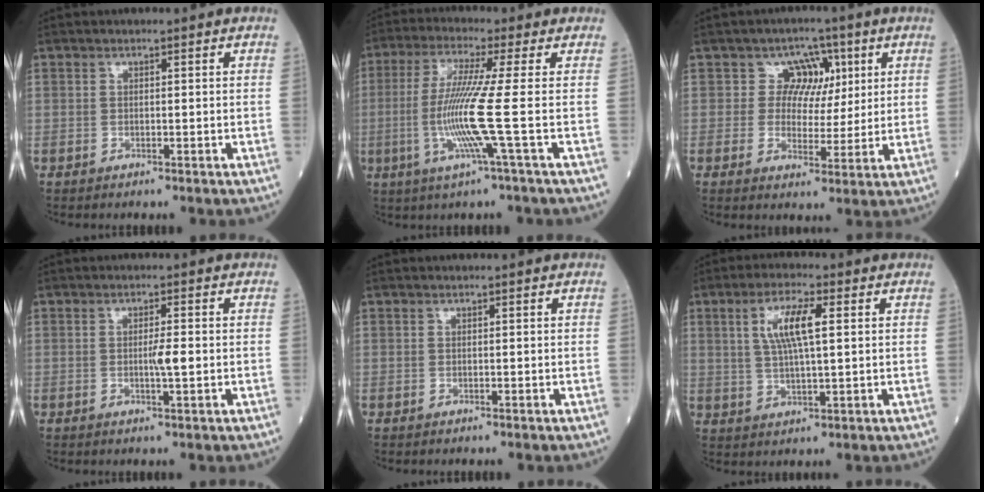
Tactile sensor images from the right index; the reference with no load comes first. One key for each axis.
{"total": 9.9, "fx": -1.6, "fy": -2.0, "fz": 9.5, "tx": -0.203, "ty": -0.017, "tz": -0.035}
{"total": 5.4, "fx": 1.9, "fy": 5.0, "fz": 1.2, "tx": 0.002, "ty": 0.013, "tz": 0.026}
{"total": 2.5, "fx": -0.3, "fy": 0.1, "fz": 2.5, "tx": -0.042, "ty": 0.000, "tz": -0.005}
{"total": 0.0}
{"total": 7.3, "fx": 2.1, "fy": 1.2, "fz": 6.8, "tx": -0.139, "ty": 0.007, "tz": 0.042}